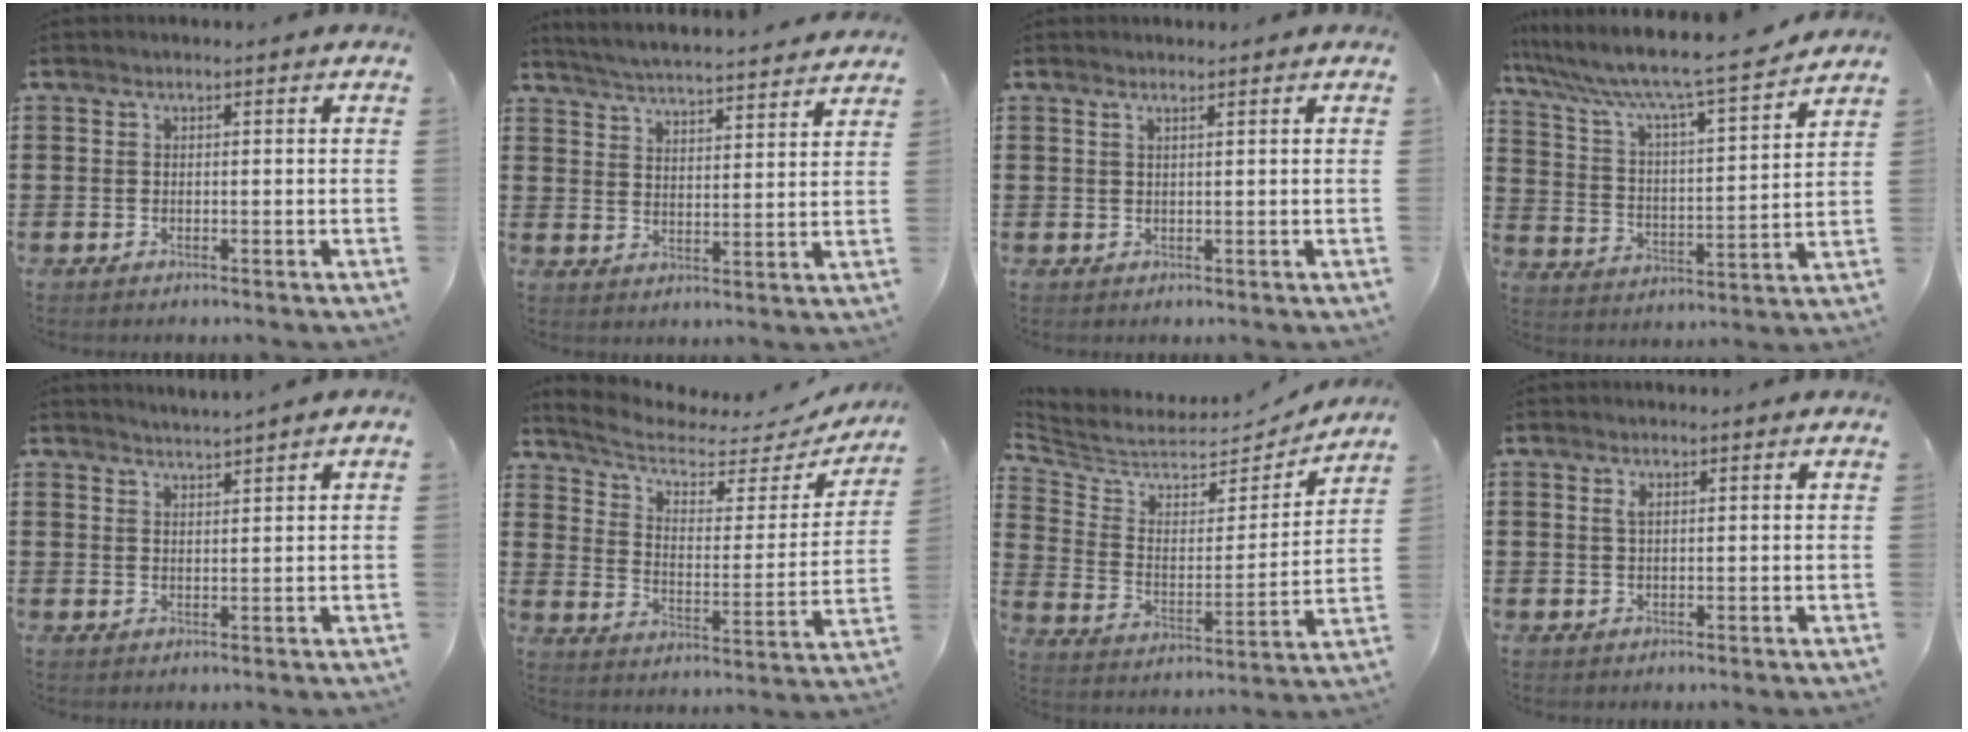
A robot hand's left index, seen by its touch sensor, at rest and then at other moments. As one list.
[{"total": 4.8, "force": [4.7, -0.7, 0.5], "torque": [-0.033, -0.036, 0.079]}, {"total": 0.8, "force": [0.6, 0.0, 0.5], "torque": [-0.012, -0.003, 0.012]}, {"total": 7.8, "force": [6.8, 0.0, 3.7], "torque": [-0.106, -0.054, 0.104]}, {"total": 1.8, "force": [1.8, -0.5, 0.0], "torque": [-0.004, -0.002, 0.034]}, {"total": 5.2, "force": [4.1, 1.9, 2.5], "torque": [-0.074, -0.028, 0.065]}, {"total": 5.5, "force": [5.1, 1.9, 0.8], "torque": [-0.053, -0.045, 0.084]}, {"total": 1.3, "force": [0.6, 0.4, 1.1], "torque": [-0.024, 0.003, 0.010]}]